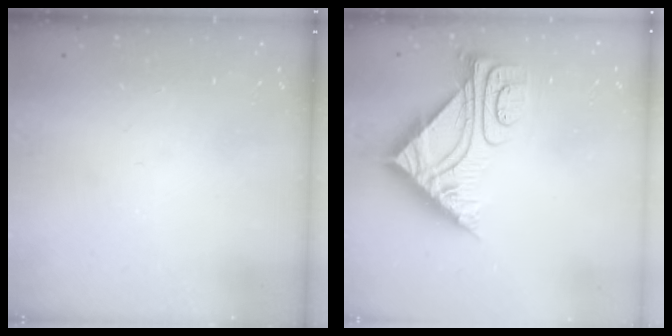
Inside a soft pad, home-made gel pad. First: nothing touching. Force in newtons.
{"total": 8.9, "press": 8.8, "slide": 0.7}